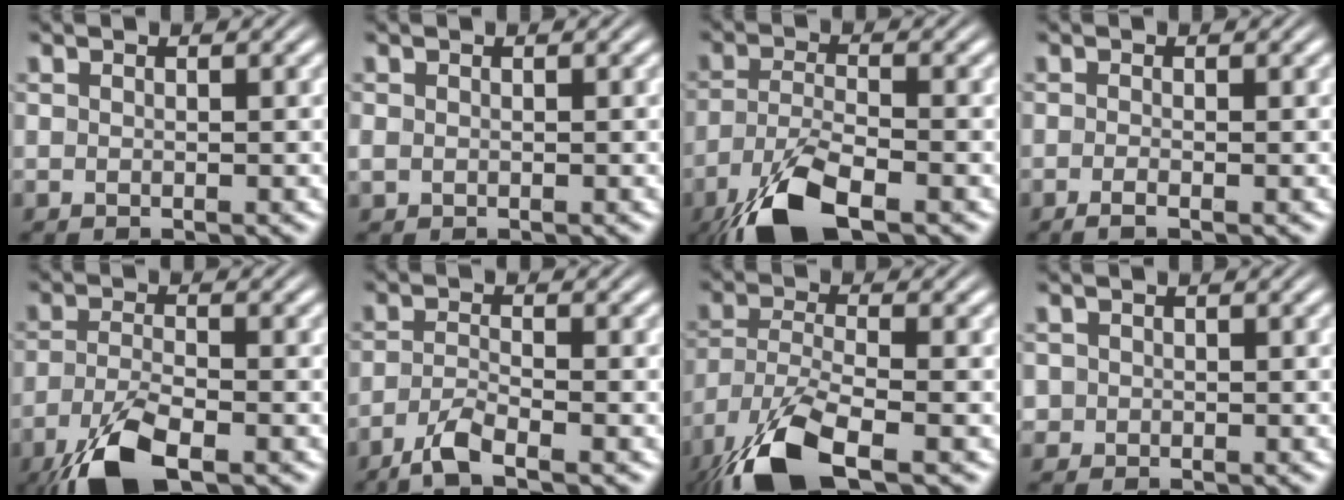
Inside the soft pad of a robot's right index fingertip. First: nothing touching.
{"total": 0.9, "force": [-0.2, 0.8, 0.3], "torque": [-0.012, -0.005, -0.001]}
{"total": 6.6, "force": [-4.0, 2.2, 4.7], "torque": [-0.096, -0.018, -0.058]}
{"total": 1.2, "force": [-1.0, 0.0, 0.7], "torque": [-0.016, 0.000, -0.020]}
{"total": 5.9, "force": [-3.8, 1.8, 4.1], "torque": [-0.082, -0.014, -0.057]}
{"total": 3.2, "force": [-2.6, 0.4, 1.8], "torque": [-0.033, -0.003, -0.048]}
{"total": 7.3, "force": [-4.2, 2.8, 5.3], "torque": [-0.124, -0.032, -0.054]}
{"total": 2.0, "force": [-0.4, 1.9, 0.4], "torque": [-0.018, -0.011, -0.004]}